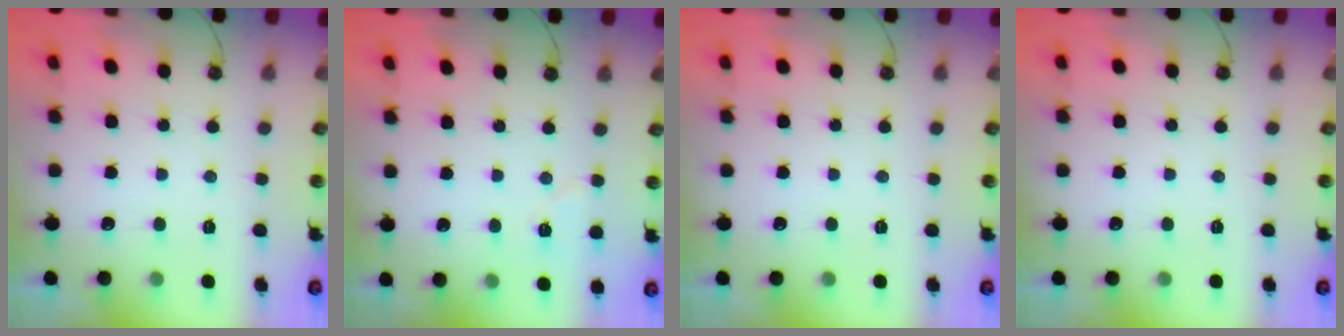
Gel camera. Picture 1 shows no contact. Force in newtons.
{"total": 5.4, "press": 5.3, "slide": 0.5}
{"total": 0.0}
{"total": 0.0}